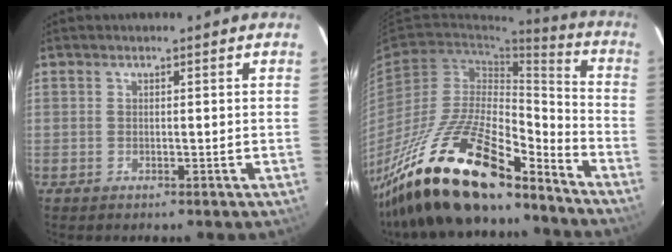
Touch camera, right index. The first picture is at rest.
{"total": 24.4, "force": [-18.5, 6.8, 14.4], "torque": [-0.270, -0.021, -0.324]}